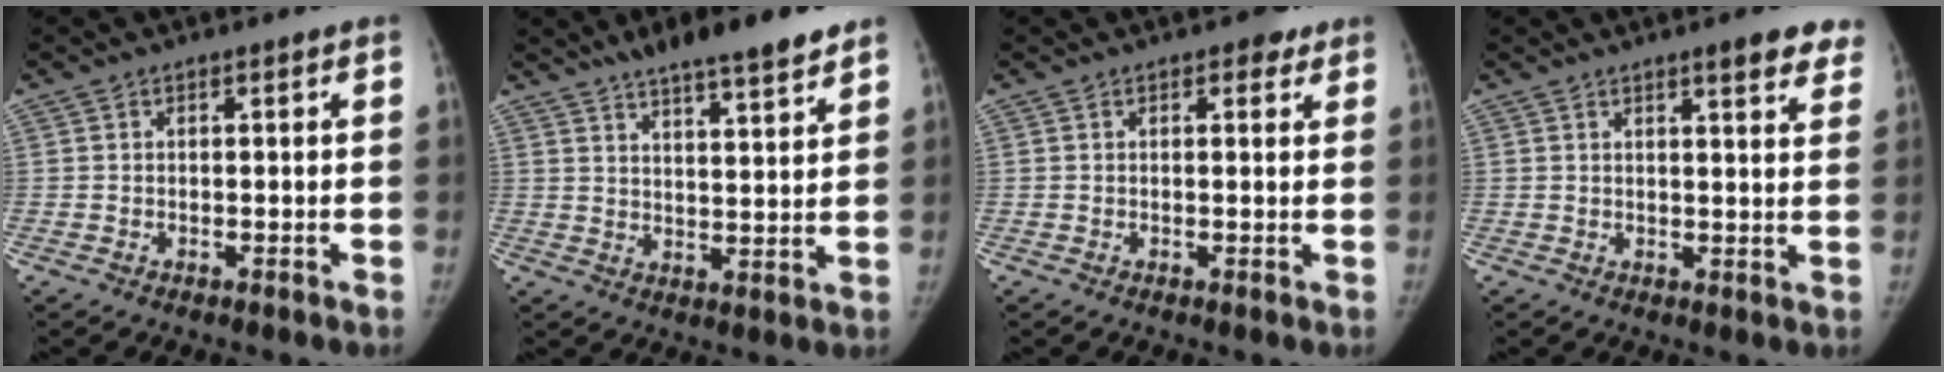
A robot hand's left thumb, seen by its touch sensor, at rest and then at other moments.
{"total": 11.8, "force": [8.8, 2.5, 7.5], "torque": [-0.093, -0.036, 0.136]}
{"total": 2.3, "force": [1.4, 1.4, 1.1], "torque": [0.003, -0.003, 0.012]}
{"total": 6.6, "force": [4.7, 1.6, 4.4], "torque": [-0.032, -0.019, 0.054]}